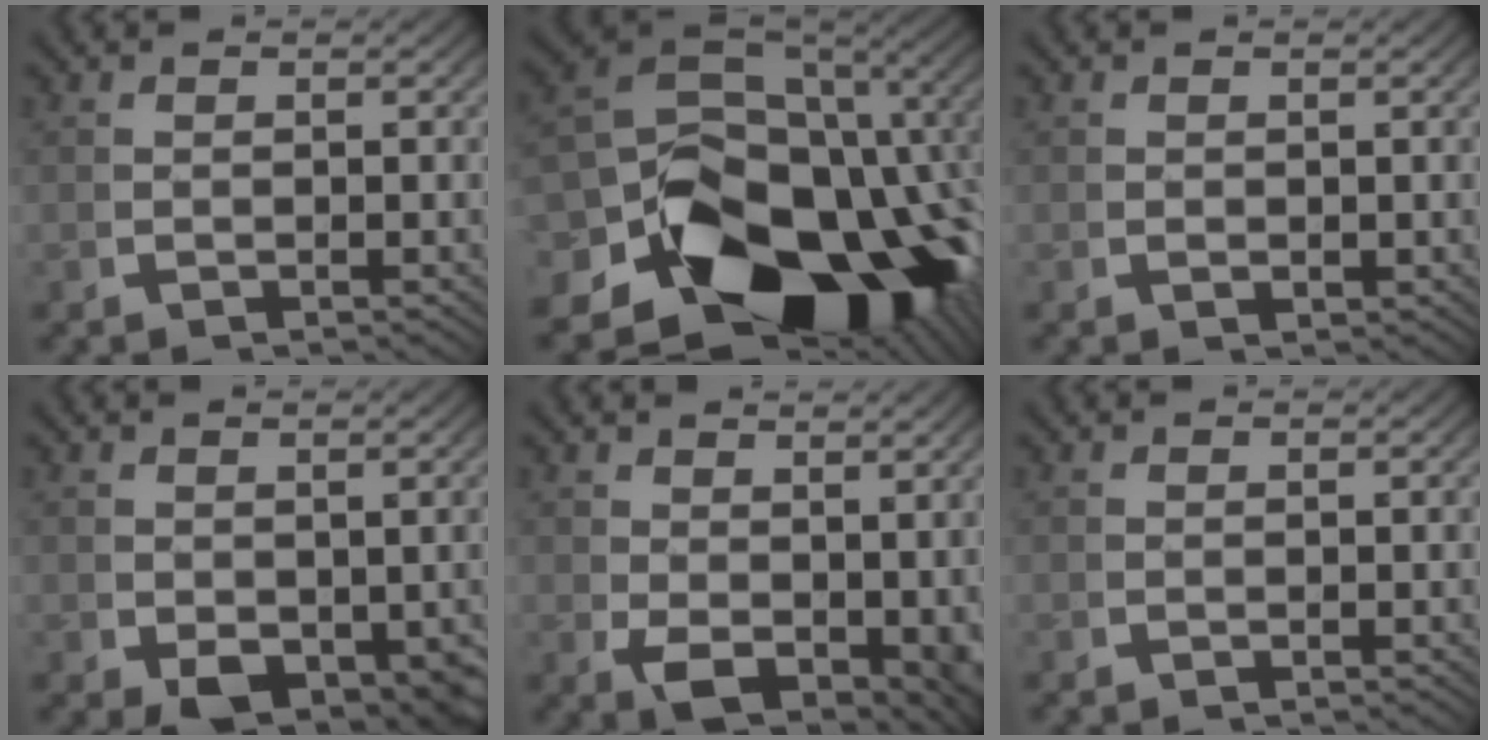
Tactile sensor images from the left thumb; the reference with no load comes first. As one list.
[{"total": 27.2, "force": [-5.4, 17.1, 20.4], "torque": [-0.362, -0.081, -0.053]}, {"total": 0.7, "force": [0.2, 0.6, 0.4], "torque": [-0.010, -0.007, 0.008]}, {"total": 6.1, "force": [-1.5, 4.4, 4.0], "torque": [-0.072, -0.041, 0.000]}, {"total": 7.7, "force": [-1.2, 5.3, 5.4], "torque": [-0.104, -0.053, 0.011]}, {"total": 0.0}]